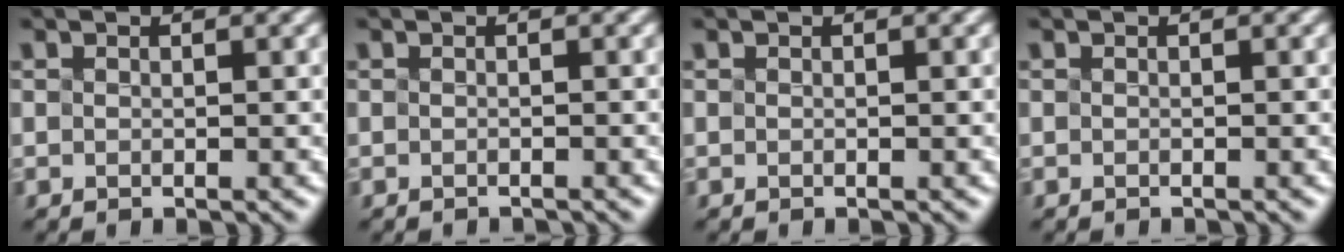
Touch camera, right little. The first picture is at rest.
{"total": 1.2, "force": [-1.2, 0.0, 0.2], "torque": [0.008, -0.009, -0.017]}
{"total": 0.0}
{"total": 0.6, "force": [-0.6, 0.0, 0.2], "torque": [0.005, -0.008, -0.011]}